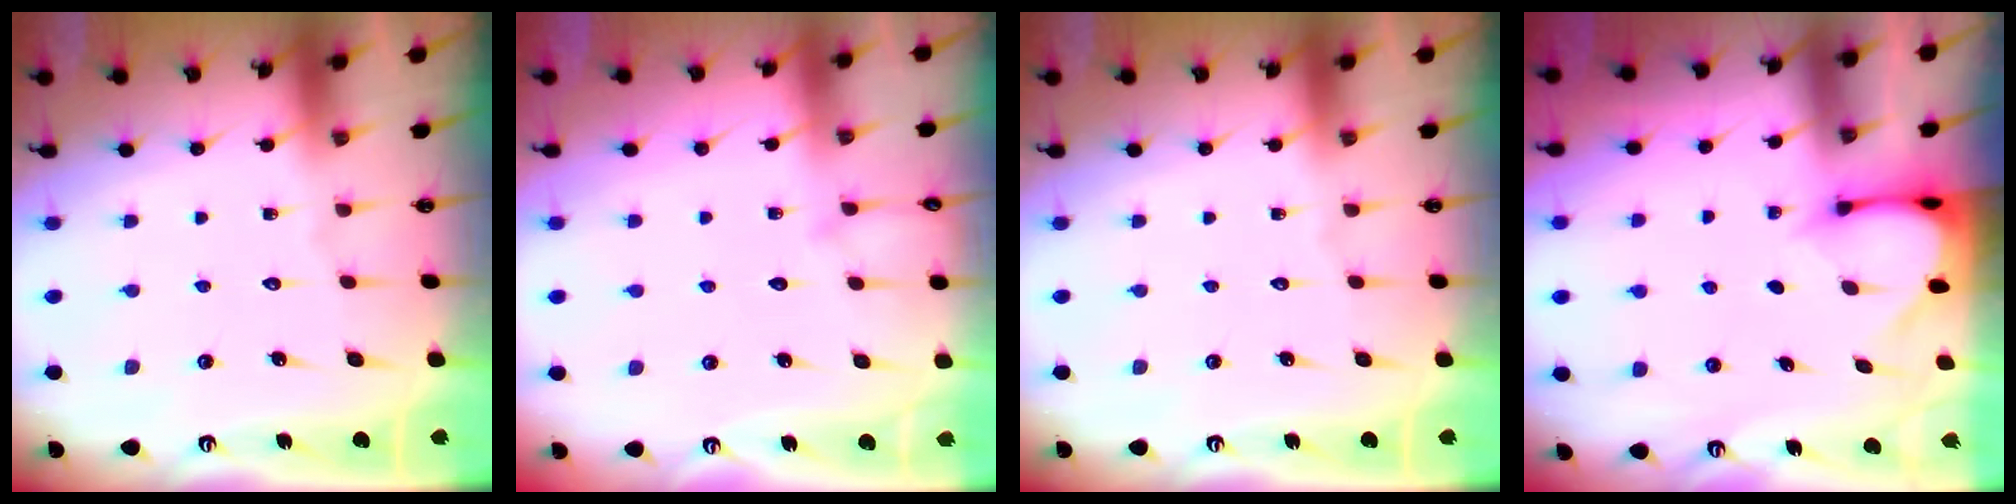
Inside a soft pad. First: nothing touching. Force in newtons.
{"total": 5.0, "press": 4.9, "slide": 0.5}
{"total": 0.0}
{"total": 3.3, "press": 3.3, "slide": 0.3}